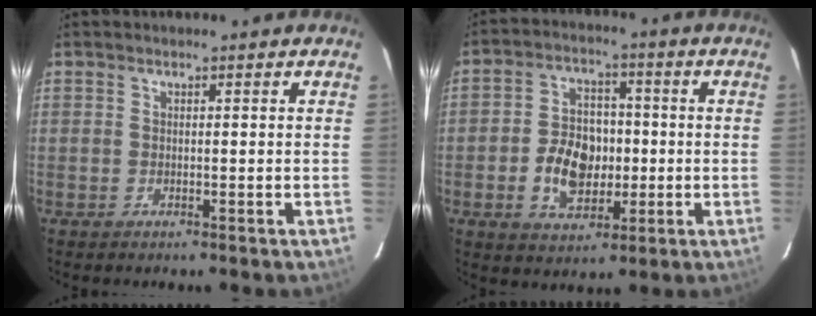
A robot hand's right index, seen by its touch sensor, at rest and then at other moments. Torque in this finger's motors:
{"motor_torque": [0.12, -0.08, 0.14, 0.03]}